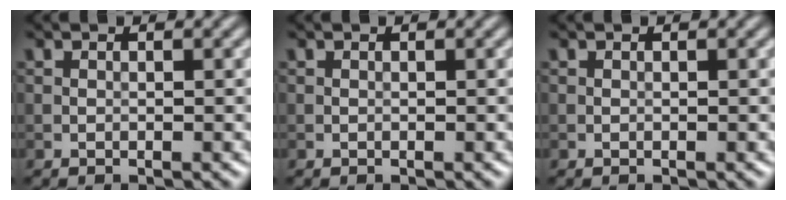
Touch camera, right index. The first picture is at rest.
{"total": 0.0}
{"total": 0.0}